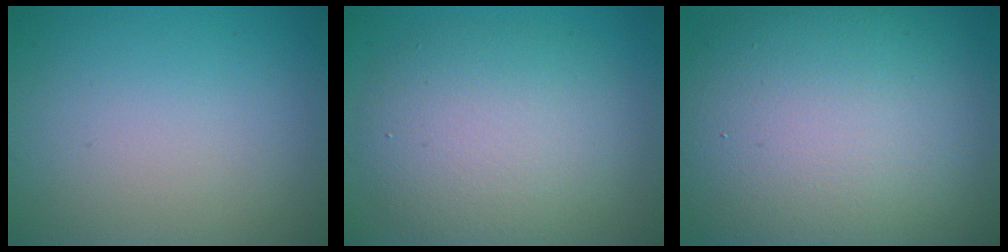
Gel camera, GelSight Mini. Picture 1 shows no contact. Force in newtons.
{"total": 7.3, "press": 7.2, "slide": 0.8}
{"total": 16.1, "press": 16.1, "slide": 0.9}